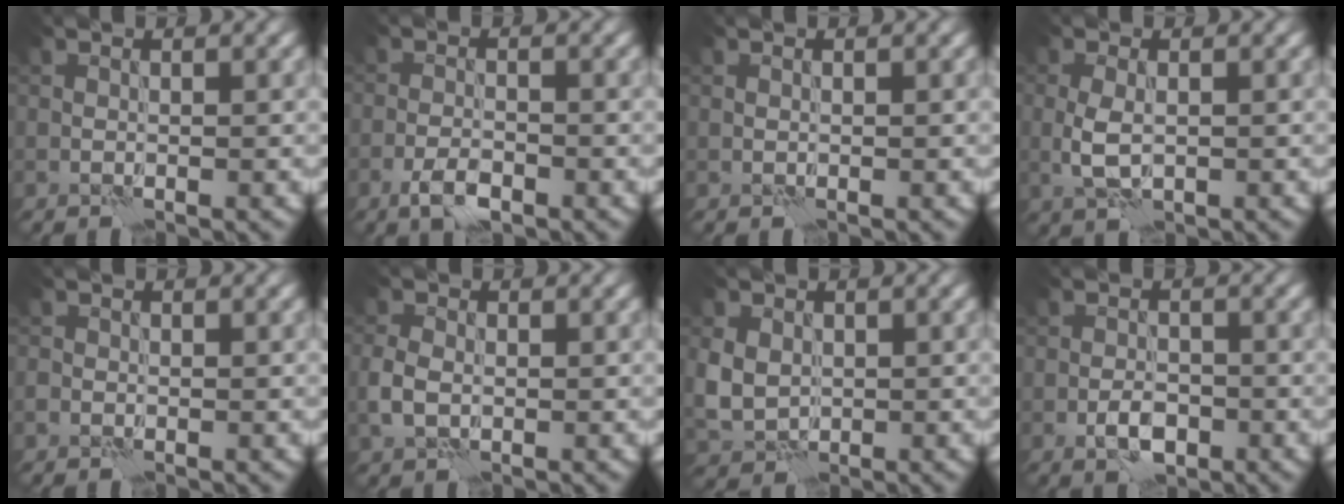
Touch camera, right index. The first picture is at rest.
{"total": 2.6, "force": [-1.6, 1.1, 1.7], "torque": [-0.035, 0.000, -0.036]}
{"total": 0.0}
{"total": 2.5, "force": [-0.1, 1.5, 2.0], "torque": [-0.049, -0.005, -0.003]}
{"total": 0.5, "force": [-0.1, 0.5, 0.0], "torque": [0.002, -0.001, -0.004]}
{"total": 2.4, "force": [-0.2, 1.8, 1.5], "torque": [-0.037, -0.001, -0.009]}
{"total": 3.8, "force": [0.3, 3.3, 1.9], "torque": [-0.049, -0.004, 0.006]}
{"total": 2.6, "force": [-1.3, 1.5, 1.7], "torque": [-0.027, 0.003, -0.025]}